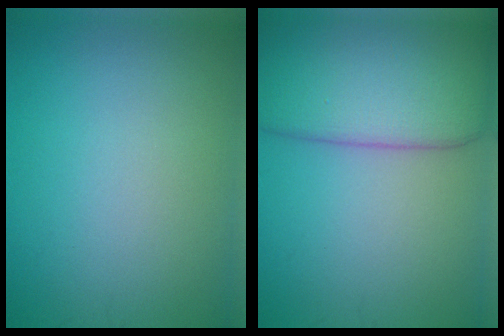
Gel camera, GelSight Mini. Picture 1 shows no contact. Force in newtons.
{"total": 8.7, "press": 8.6, "slide": 0.6}